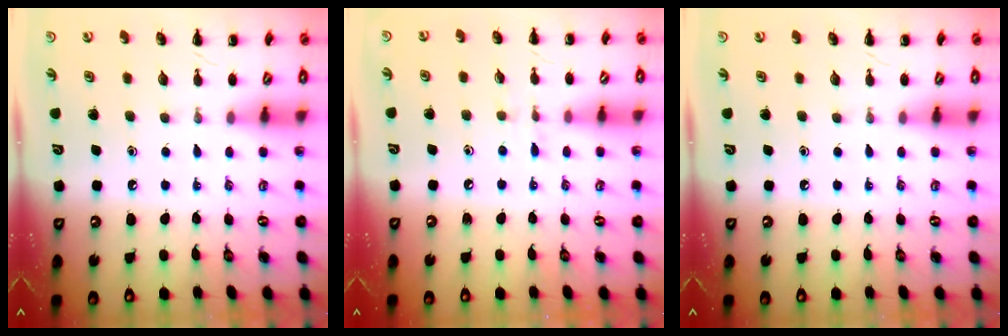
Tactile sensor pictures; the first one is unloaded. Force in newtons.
{"total": 6.0, "press": 5.8, "slide": 1.8}
{"total": 0.0}